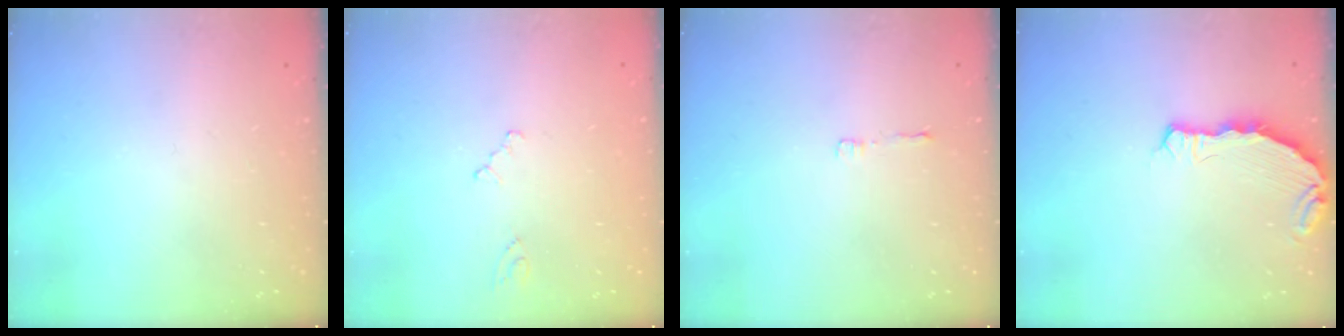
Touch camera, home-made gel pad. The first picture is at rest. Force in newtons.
{"total": 0.0}
{"total": 2.8, "press": 2.8, "slide": 0.3}
{"total": 7.2, "press": 5.5, "slide": 4.6}